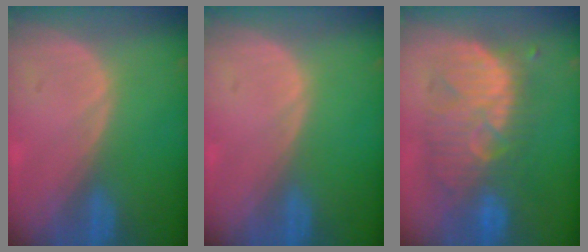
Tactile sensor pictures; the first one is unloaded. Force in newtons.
{"total": 0.0}
{"total": 9.9, "press": 9.7, "slide": 2.0}